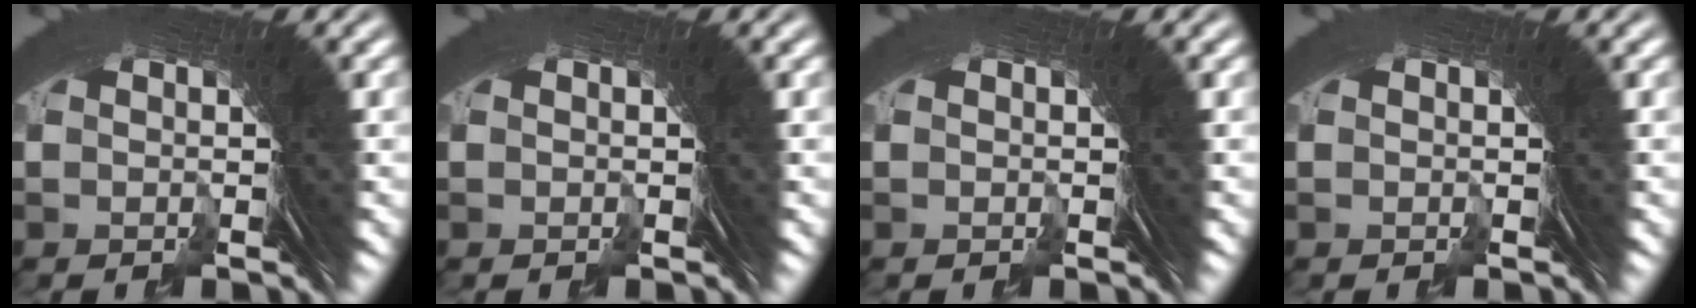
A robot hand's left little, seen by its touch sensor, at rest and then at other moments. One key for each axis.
{"total": 0.0}
{"total": 0.0}
{"total": 0.0}